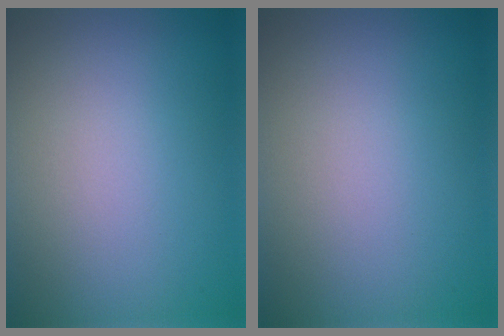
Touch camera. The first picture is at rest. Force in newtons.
{"total": 0.0}